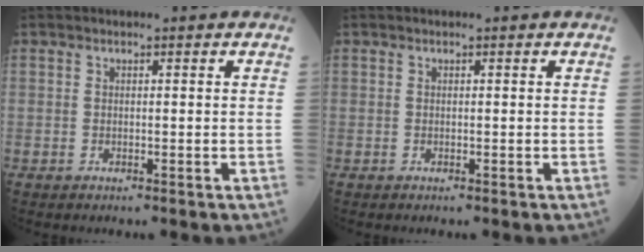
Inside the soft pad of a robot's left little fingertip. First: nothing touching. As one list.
[{"total": 0.0}]